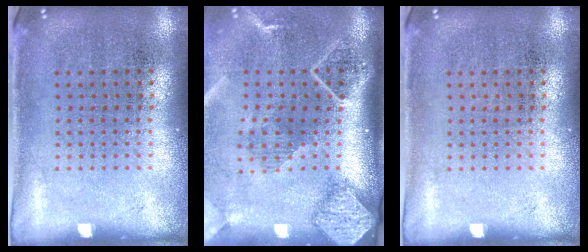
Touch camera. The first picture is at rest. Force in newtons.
{"total": 2.6, "press": 1.9, "slide": 1.8}
{"total": 0.0}